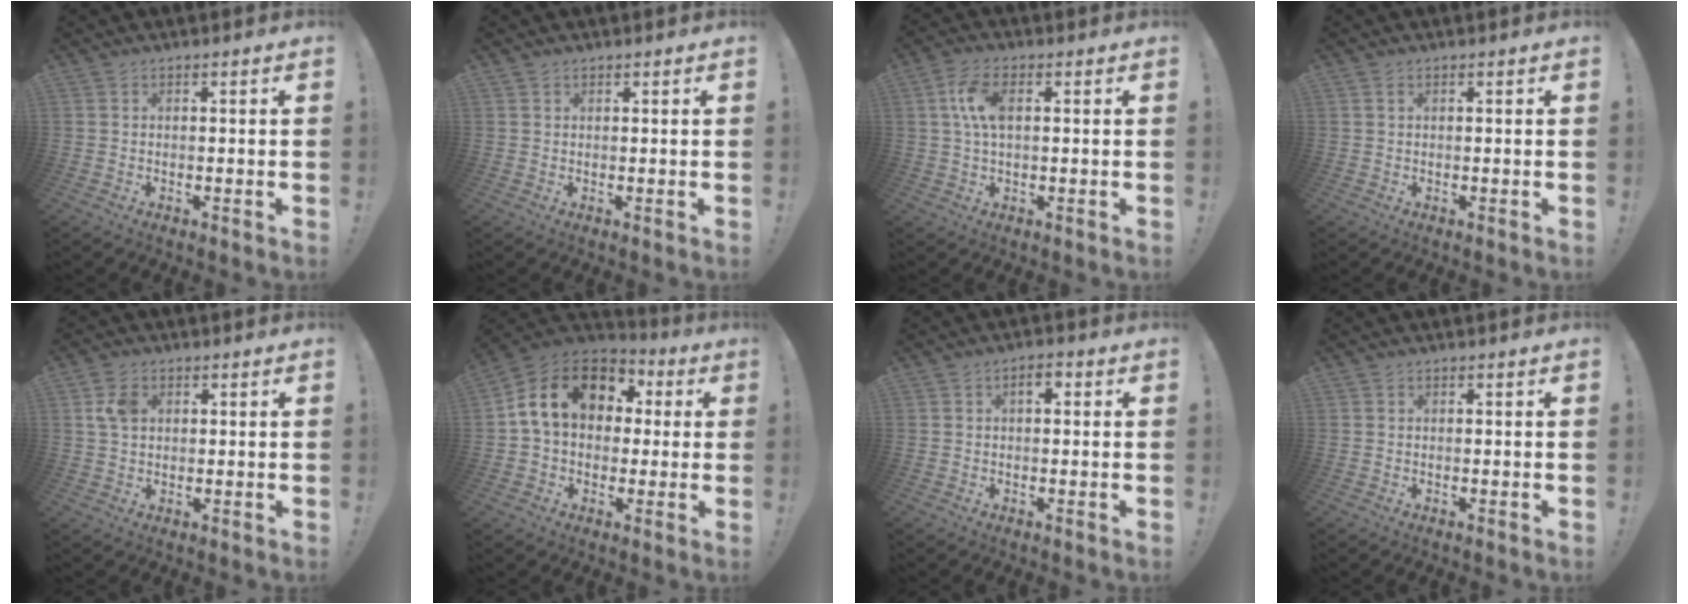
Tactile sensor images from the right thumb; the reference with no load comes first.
{"total": 0.7, "force": [0.6, 0.4, 0.1], "torque": [0.000, -0.001, 0.011]}
{"total": 8.0, "force": [1.5, 4.0, 6.8], "torque": [-0.131, 0.003, 0.025]}
{"total": 0.7, "force": [0.4, 0.4, 0.5], "torque": [-0.001, -0.002, 0.006]}
{"total": 5.7, "force": [1.5, 4.1, 3.7], "torque": [-0.067, 0.005, 0.028]}
{"total": 16.6, "force": [4.4, 11.9, 10.6], "torque": [-0.169, 0.001, 0.079]}
{"total": 2.8, "force": [0.5, 1.5, 2.3], "torque": [-0.032, 0.004, 0.004]}
{"total": 0.0}